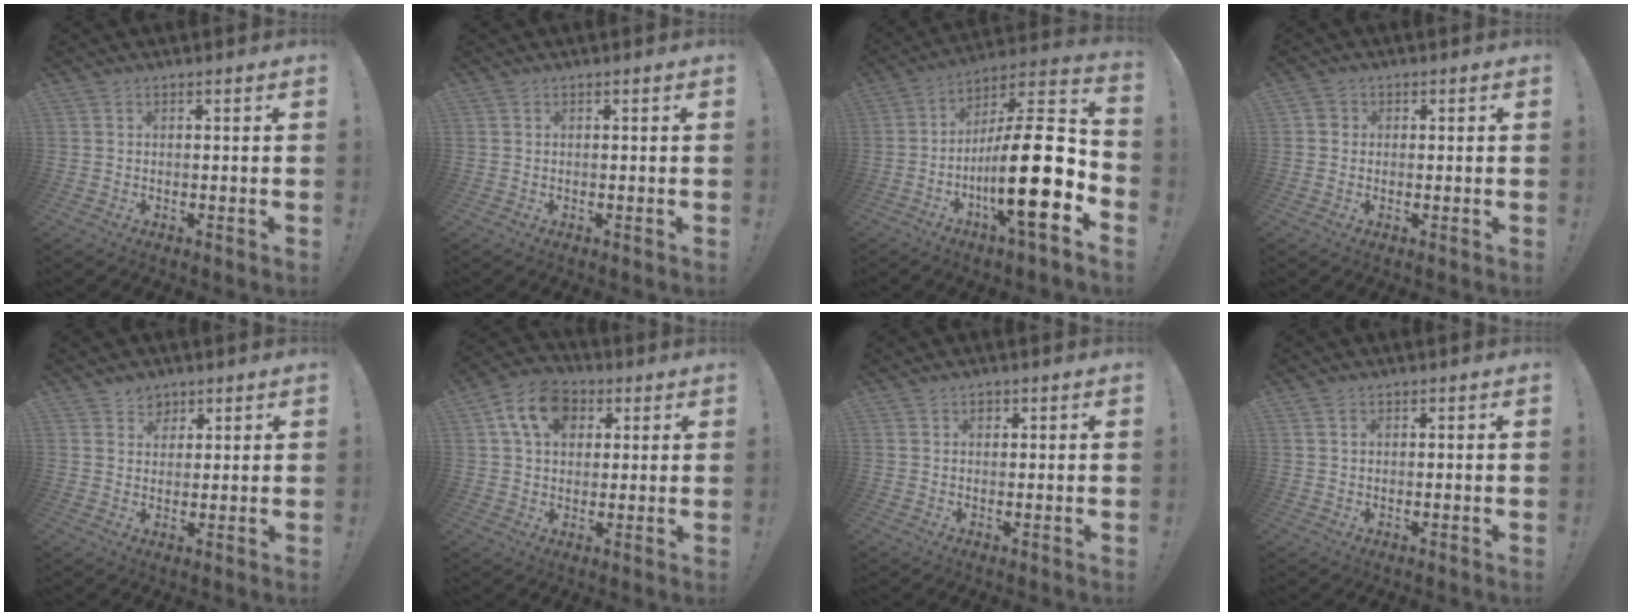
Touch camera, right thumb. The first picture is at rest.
{"total": 0.0}
{"total": 24.0, "force": [-5.5, 5.9, 22.6], "torque": [-0.382, 0.022, -0.090]}
{"total": 2.3, "force": [0.1, 2.2, 0.7], "torque": [-0.006, 0.009, 0.001]}
{"total": 5.0, "force": [3.2, 3.8, 0.1], "torque": [0.012, -0.018, 0.058]}
{"total": 12.4, "force": [4.7, 9.1, 6.9], "torque": [-0.114, -0.002, 0.091]}
{"total": 1.2, "force": [0.5, 0.9, 0.5], "torque": [-0.003, 0.002, 0.007]}
{"total": 0.9, "force": [0.4, 0.7, 0.3], "torque": [-0.007, 0.002, 0.008]}